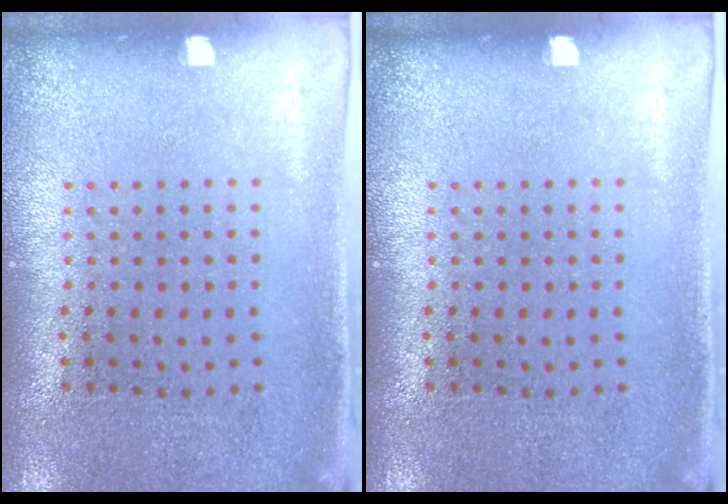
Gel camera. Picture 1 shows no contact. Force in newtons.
{"total": 0.0}